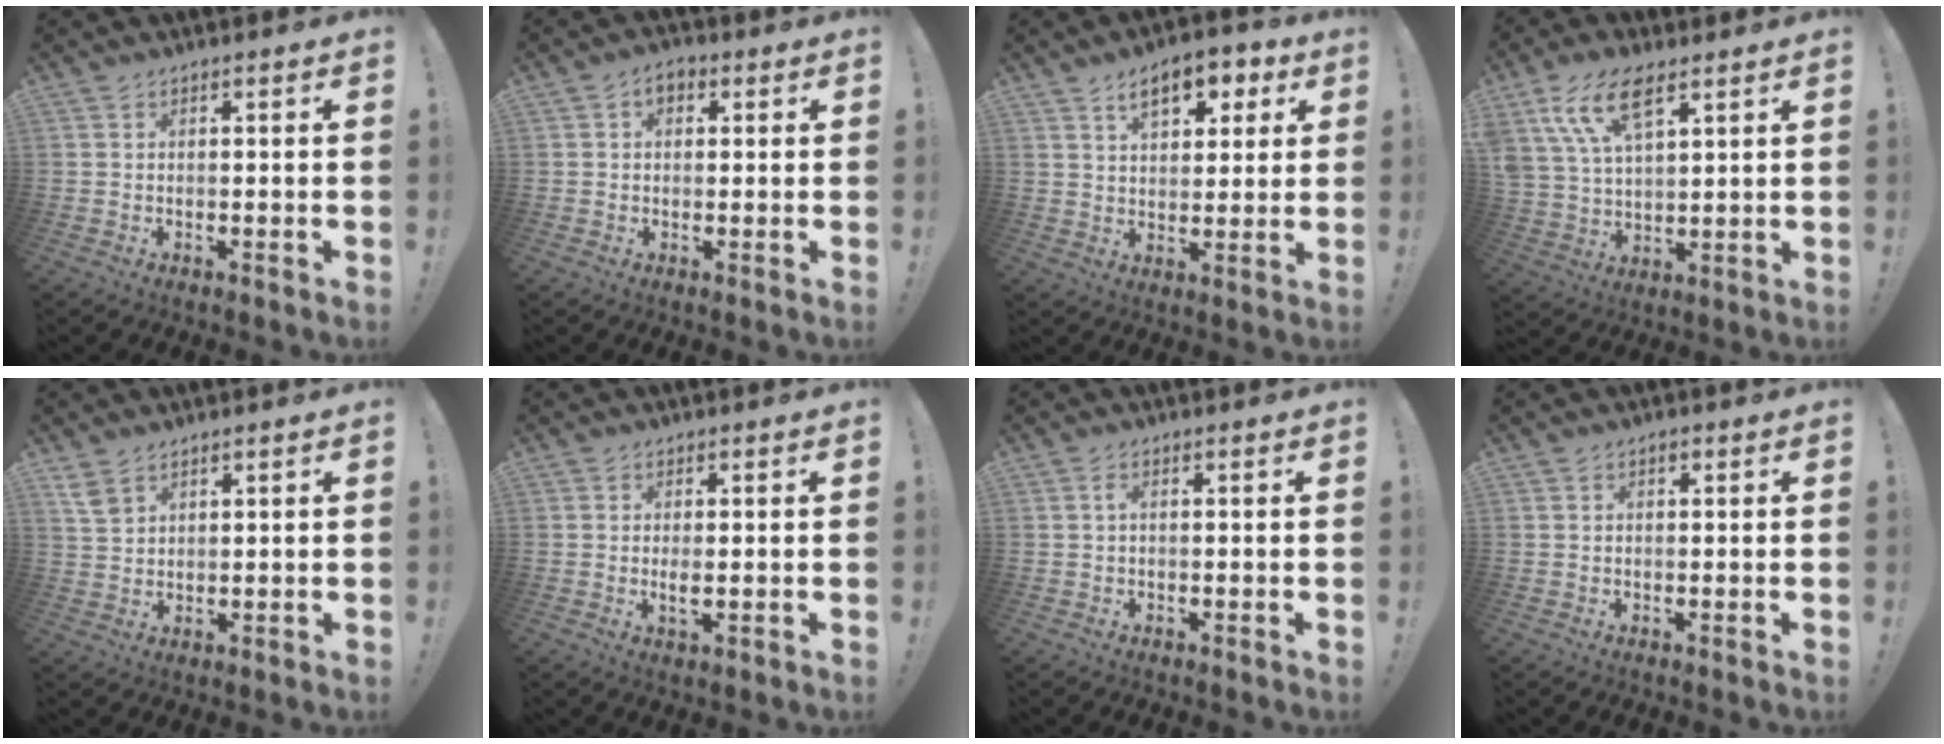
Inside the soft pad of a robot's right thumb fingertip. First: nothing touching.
{"total": 3.8, "force": [1.2, 2.5, 2.7], "torque": [-0.040, 0.002, 0.021]}
{"total": 10.4, "force": [5.2, 5.7, 7.0], "torque": [-0.096, -0.013, 0.089]}
{"total": 12.9, "force": [7.4, 5.8, 8.9], "torque": [-0.176, -0.022, 0.138]}
{"total": 4.6, "force": [3.2, 2.4, 2.3], "torque": [-0.039, -0.015, 0.062]}
{"total": 2.5, "force": [0.1, 0.8, 2.4], "torque": [-0.031, -0.005, 0.000]}
{"total": 1.2, "force": [-0.1, 0.2, 1.2], "torque": [-0.028, 0.004, -0.002]}
{"total": 0.6, "force": [0.3, 0.4, 0.3], "torque": [-0.003, 0.000, 0.005]}